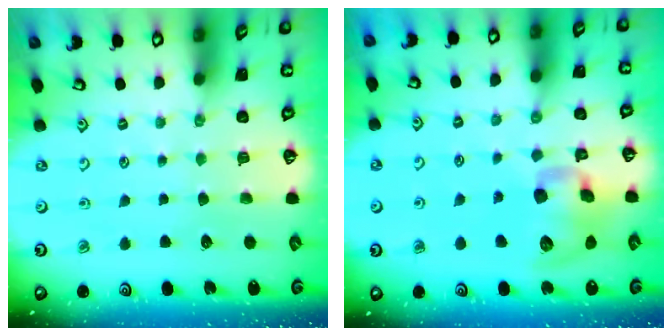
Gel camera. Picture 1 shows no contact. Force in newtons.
{"total": 13.6, "press": 13.4, "slide": 2.1}